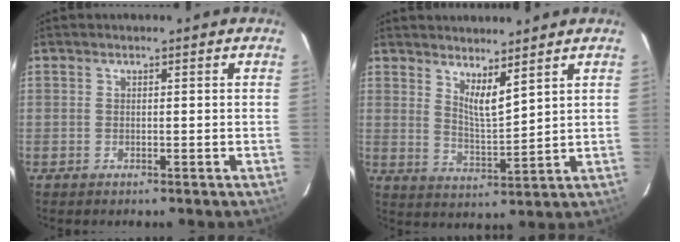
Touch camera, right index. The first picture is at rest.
{"total": 5.8, "force": [4.4, 0.8, 3.7], "torque": [-0.062, -0.014, 0.076]}